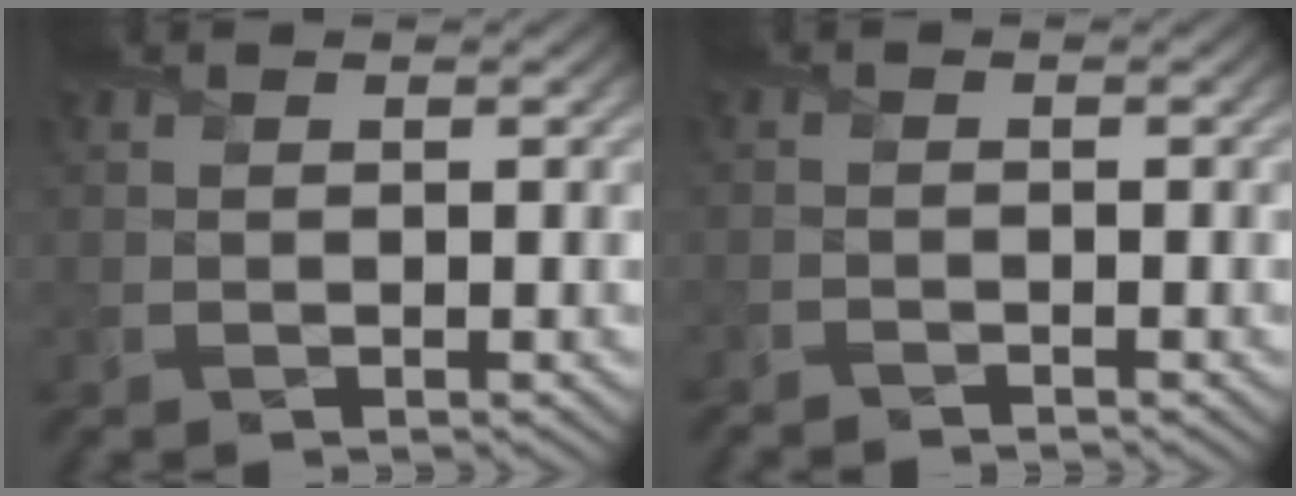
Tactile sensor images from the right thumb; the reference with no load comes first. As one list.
[{"total": 1.4, "force": [-1.4, -0.1, -0.1], "torque": [0.004, -0.009, -0.030]}]